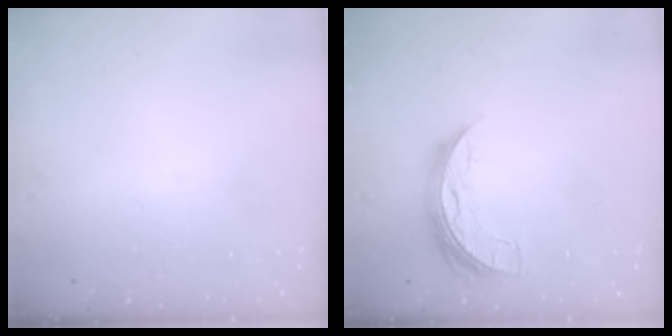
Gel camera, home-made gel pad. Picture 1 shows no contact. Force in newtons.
{"total": 7.7, "press": 7.7, "slide": 0.4}